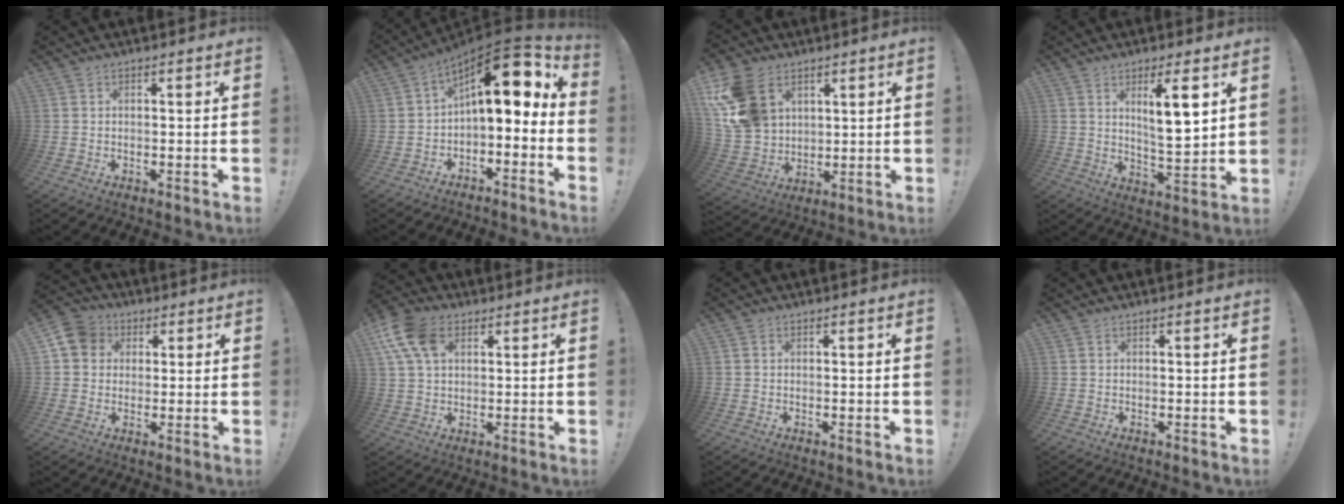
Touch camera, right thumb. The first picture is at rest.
{"total": 14.0, "force": [4.7, 5.7, 11.9], "torque": [-0.175, -0.035, 0.078]}
{"total": 16.6, "force": [7.1, 12.0, 8.9], "torque": [-0.177, -0.021, 0.146]}
{"total": 10.1, "force": [4.8, 1.8, 8.8], "torque": [-0.129, -0.024, 0.074]}
{"total": 8.3, "force": [2.4, 7.3, 3.2], "torque": [-0.044, 0.000, 0.050]}
{"total": 12.6, "force": [4.8, 8.2, 8.2], "torque": [-0.156, -0.008, 0.092]}
{"total": 0.0}
{"total": 0.0}